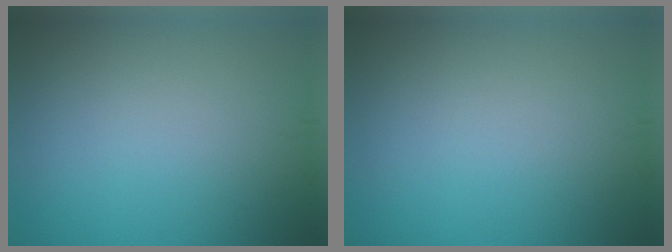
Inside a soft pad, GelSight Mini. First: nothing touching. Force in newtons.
{"total": 0.0}